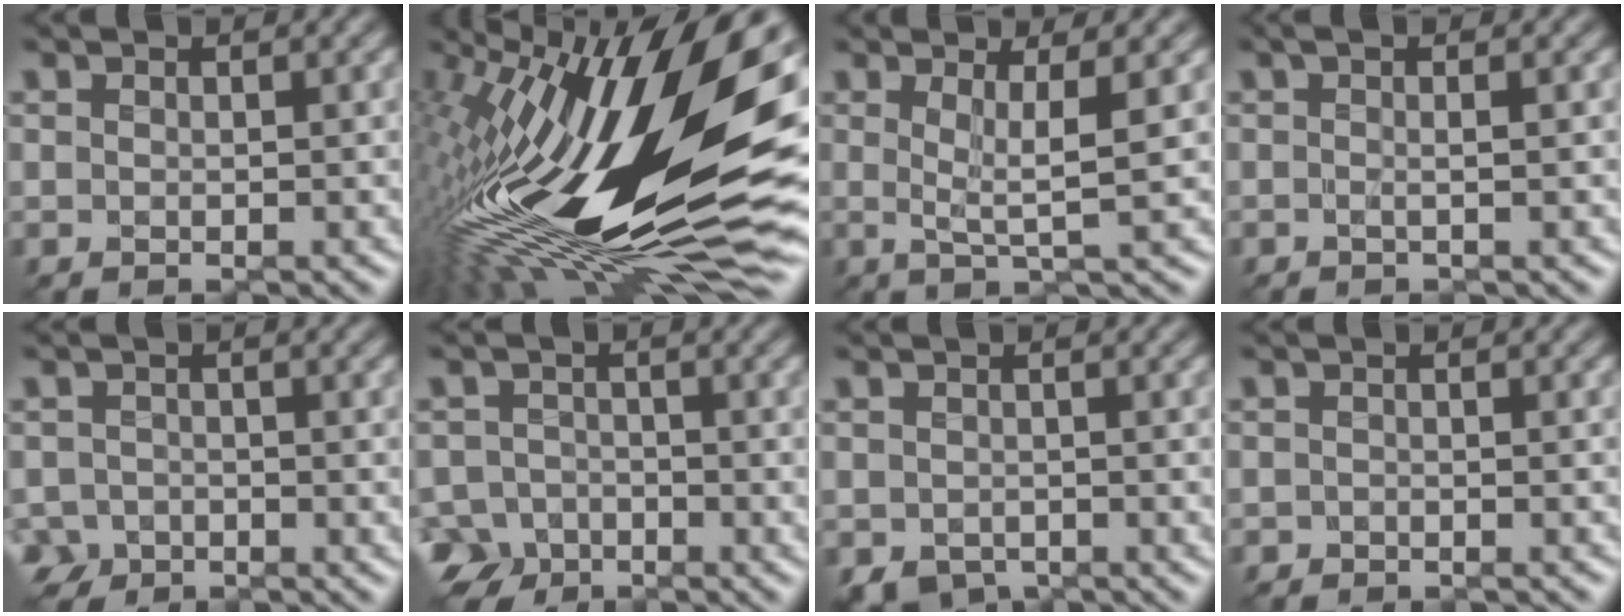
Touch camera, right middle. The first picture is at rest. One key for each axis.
{"total": 20.4, "fx": 0.8, "fy": 8.0, "fz": 18.7, "tx": -0.336, "ty": -0.036, "tz": -0.008}
{"total": 3.0, "fx": 0.2, "fy": 0.0, "fz": 3.0, "tx": -0.049, "ty": -0.003, "tz": 0.000}
{"total": 2.0, "fx": 0.8, "fy": 0.6, "fz": 1.7, "tx": -0.014, "ty": 0.012, "tz": -0.008}
{"total": 2.0, "fx": -1.2, "fy": 1.6, "fz": 0.3, "tx": -0.007, "ty": -0.002, "tz": -0.030}
{"total": 5.0, "fx": -3.5, "fy": 3.5, "fz": 0.8, "tx": -0.002, "ty": 0.000, "tz": -0.074}
{"total": 2.3, "fx": -1.5, "fy": 1.5, "fz": 1.0, "tx": -0.017, "ty": -0.007, "tz": -0.030}
{"total": 0.6, "fx": -0.6, "fy": 0.1, "fz": -0.2, "tx": 0.005, "ty": 0.001, "tz": -0.013}